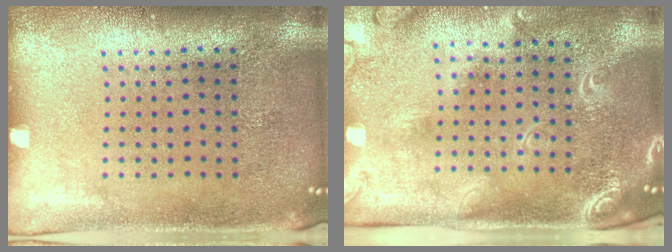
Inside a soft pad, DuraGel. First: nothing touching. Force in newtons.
{"total": 2.4, "press": 1.8, "slide": 1.6}